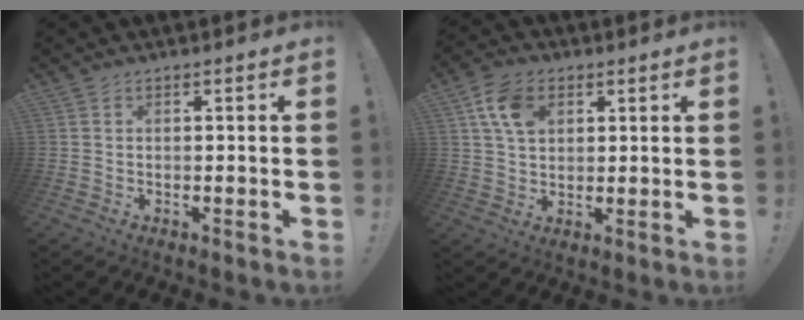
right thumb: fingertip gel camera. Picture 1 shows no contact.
{"total": 9.9, "force": [3.9, 7.1, 5.7], "torque": [-0.097, 0.003, 0.078]}